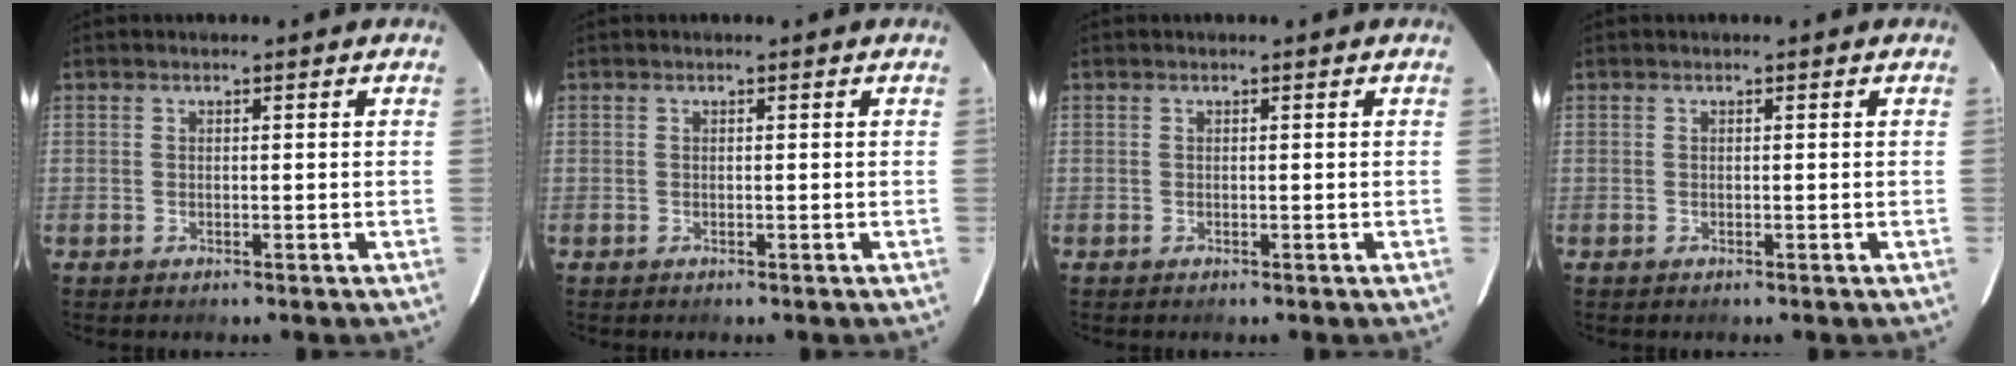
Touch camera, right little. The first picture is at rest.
{"total": 0.0}
{"total": 0.0}
{"total": 0.0}